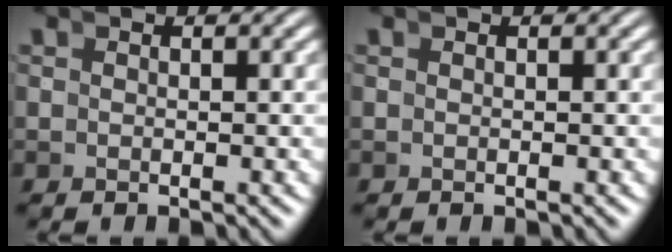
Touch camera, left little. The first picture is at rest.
{"total": 0.0}